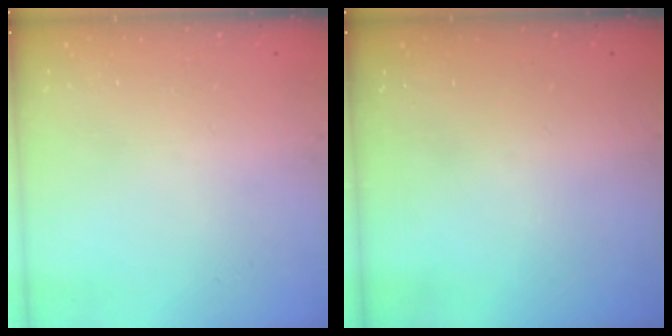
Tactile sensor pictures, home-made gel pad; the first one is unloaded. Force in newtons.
{"total": 0.0}